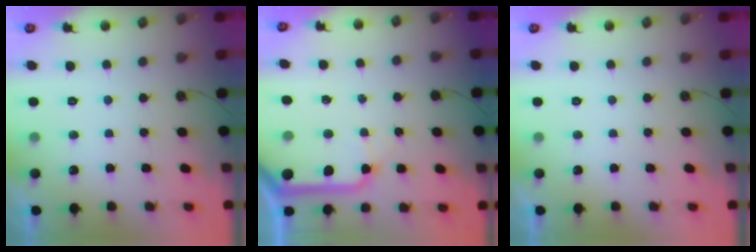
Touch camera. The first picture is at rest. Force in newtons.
{"total": 13.9, "press": 13.8, "slide": 1.9}
{"total": 0.0}